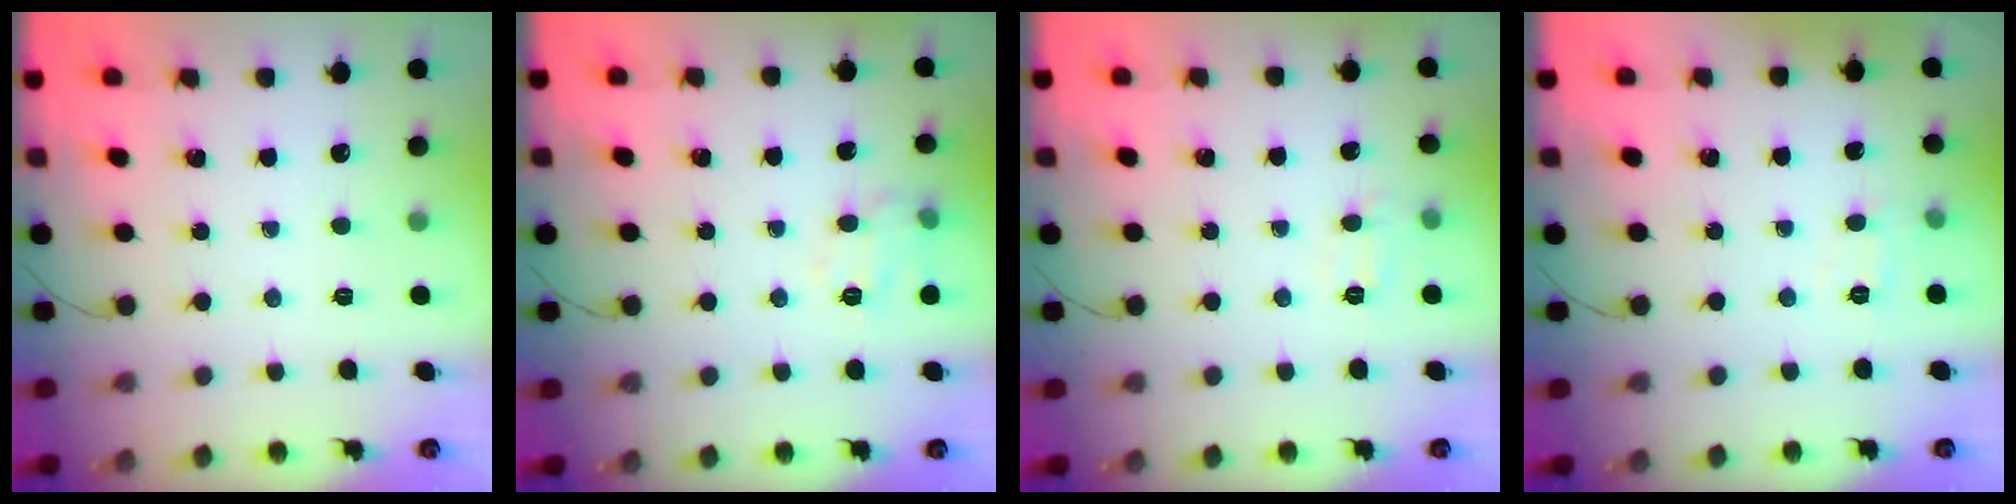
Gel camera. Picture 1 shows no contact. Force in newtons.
{"total": 8.7, "press": 8.7, "slide": 0.6}
{"total": 6.7, "press": 6.5, "slide": 1.4}
{"total": 6.1, "press": 6.0, "slide": 1.4}